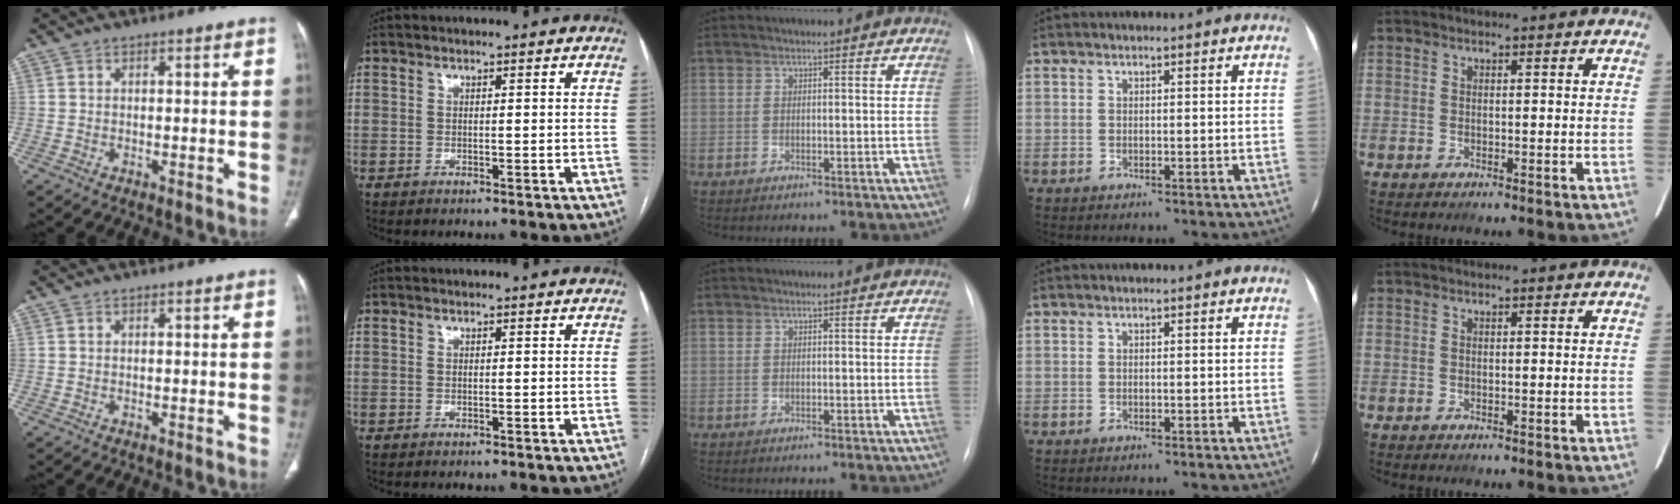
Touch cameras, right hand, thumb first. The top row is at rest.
{}